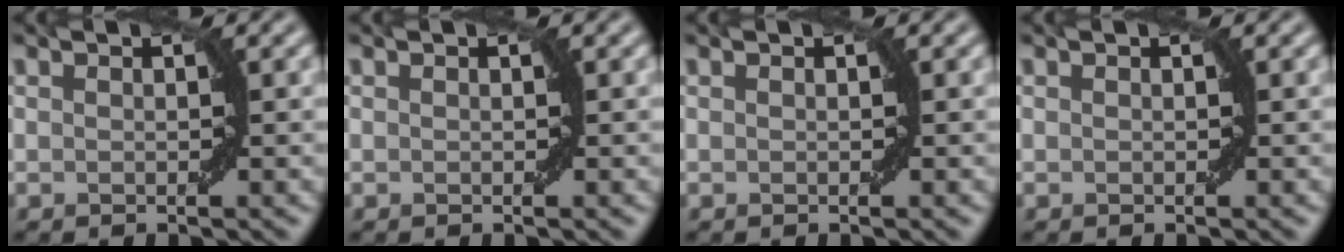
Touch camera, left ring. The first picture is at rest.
{"total": 0.0}
{"total": 0.0}
{"total": 0.0}